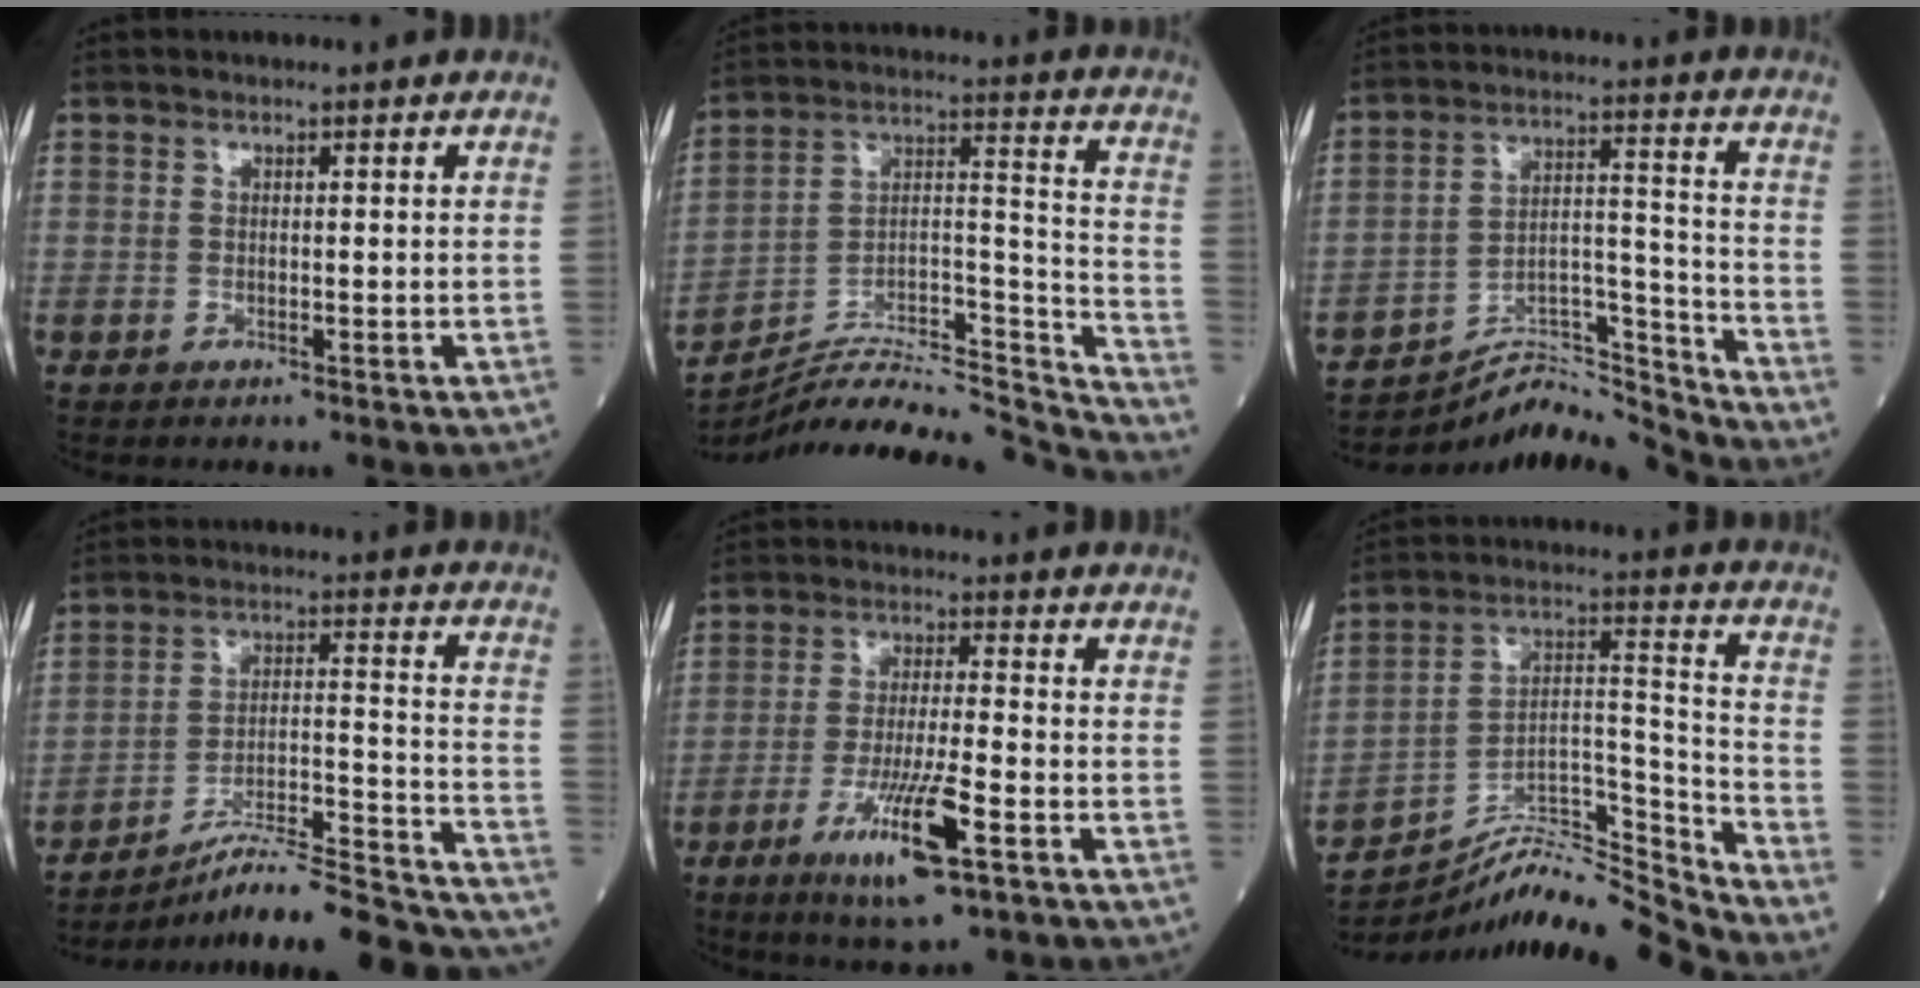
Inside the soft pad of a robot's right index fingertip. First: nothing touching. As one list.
[{"total": 27.0, "force": [-25.9, 2.5, 7.5], "torque": [-0.103, 0.031, -0.390]}, {"total": 11.8, "force": [-11.8, -1.2, -0.5], "torque": [0.011, 0.055, -0.202]}, {"total": 25.2, "force": [-23.2, 1.0, 9.8], "torque": [-0.091, 0.011, -0.333]}, {"total": 11.0, "force": [-5.0, 1.1, 9.7], "torque": [-0.180, -0.021, -0.086]}, {"total": 13.0, "force": [-12.7, -1.5, 2.1], "torque": [-0.032, 0.062, -0.226]}]